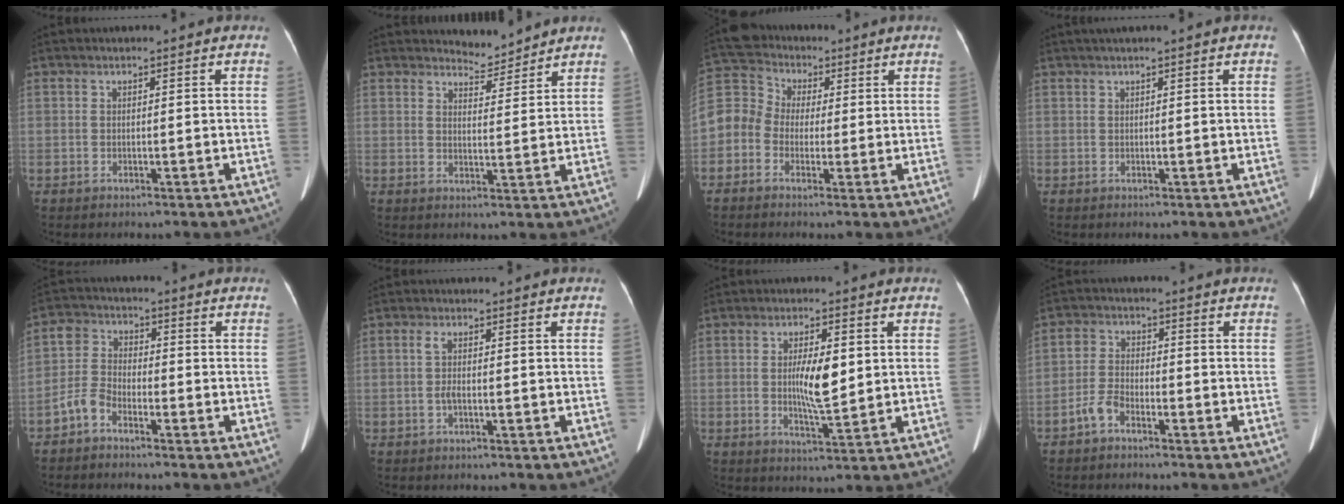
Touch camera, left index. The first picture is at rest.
{"total": 3.8, "force": [3.7, 0.5, -0.4], "torque": [0.001, -0.006, 0.058]}
{"total": 11.1, "force": [0.4, 10.3, 4.0], "torque": [-0.129, 0.062, 0.005]}
{"total": 1.3, "force": [0.8, -0.2, 1.0], "torque": [-0.019, 0.021, 0.018]}
{"total": 4.2, "force": [-3.0, 2.2, 1.9], "torque": [-0.050, 0.001, -0.068]}
{"total": 1.6, "force": [-0.2, 0.3, 1.6], "torque": [-0.036, 0.003, -0.003]}
{"total": 6.3, "force": [0.7, 1.5, 6.1], "torque": [-0.109, -0.004, 0.014]}
{"total": 3.6, "force": [-2.7, 1.6, 1.8], "torque": [-0.047, 0.000, -0.054]}